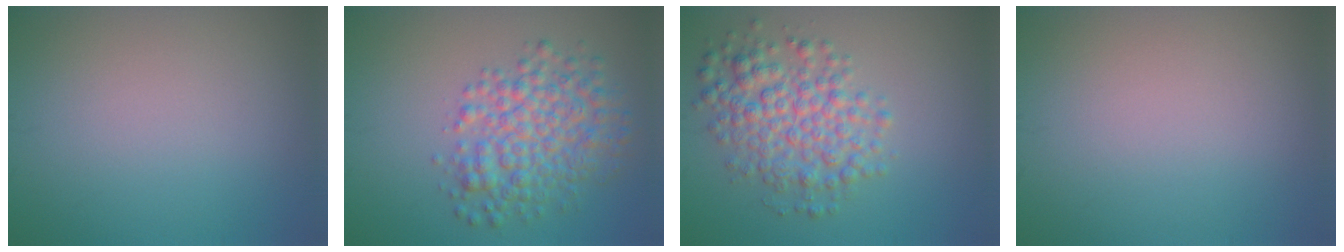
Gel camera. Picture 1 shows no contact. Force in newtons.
{"total": 5.8, "press": 5.8, "slide": 0.1}
{"total": 5.1, "press": 5.1, "slide": 0.1}
{"total": 0.0}